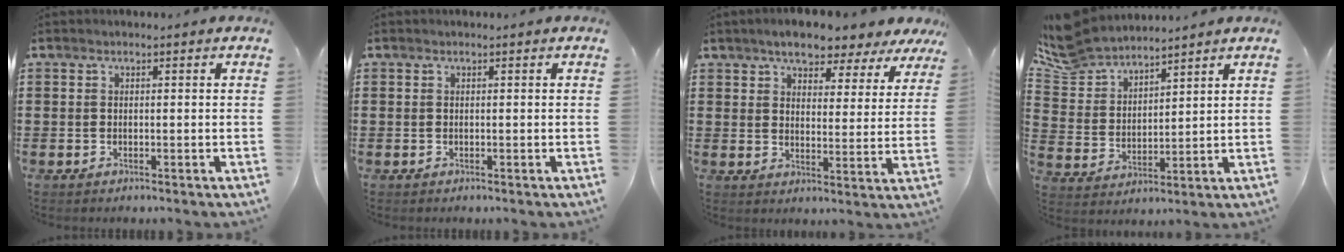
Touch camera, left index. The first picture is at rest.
{"total": 0.0}
{"total": 5.7, "force": [5.1, 1.5, 1.9], "torque": [-0.053, -0.017, 0.087]}
{"total": 7.3, "force": [6.8, 2.1, 1.6], "torque": [-0.067, -0.032, 0.124]}